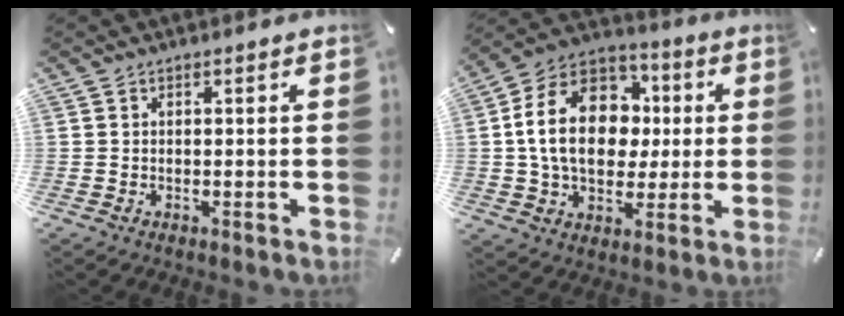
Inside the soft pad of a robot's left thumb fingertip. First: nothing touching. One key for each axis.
{"total": 19.2, "fx": 1.3, "fy": 14.6, "fz": 12.4, "tx": -0.242, "ty": 0.014, "tz": 0.024}